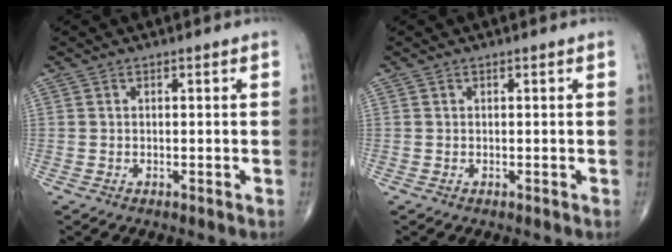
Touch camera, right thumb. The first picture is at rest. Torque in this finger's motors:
{"motor_torque": [0.22, 0.04, 0.22, 0.21, -0.05]}